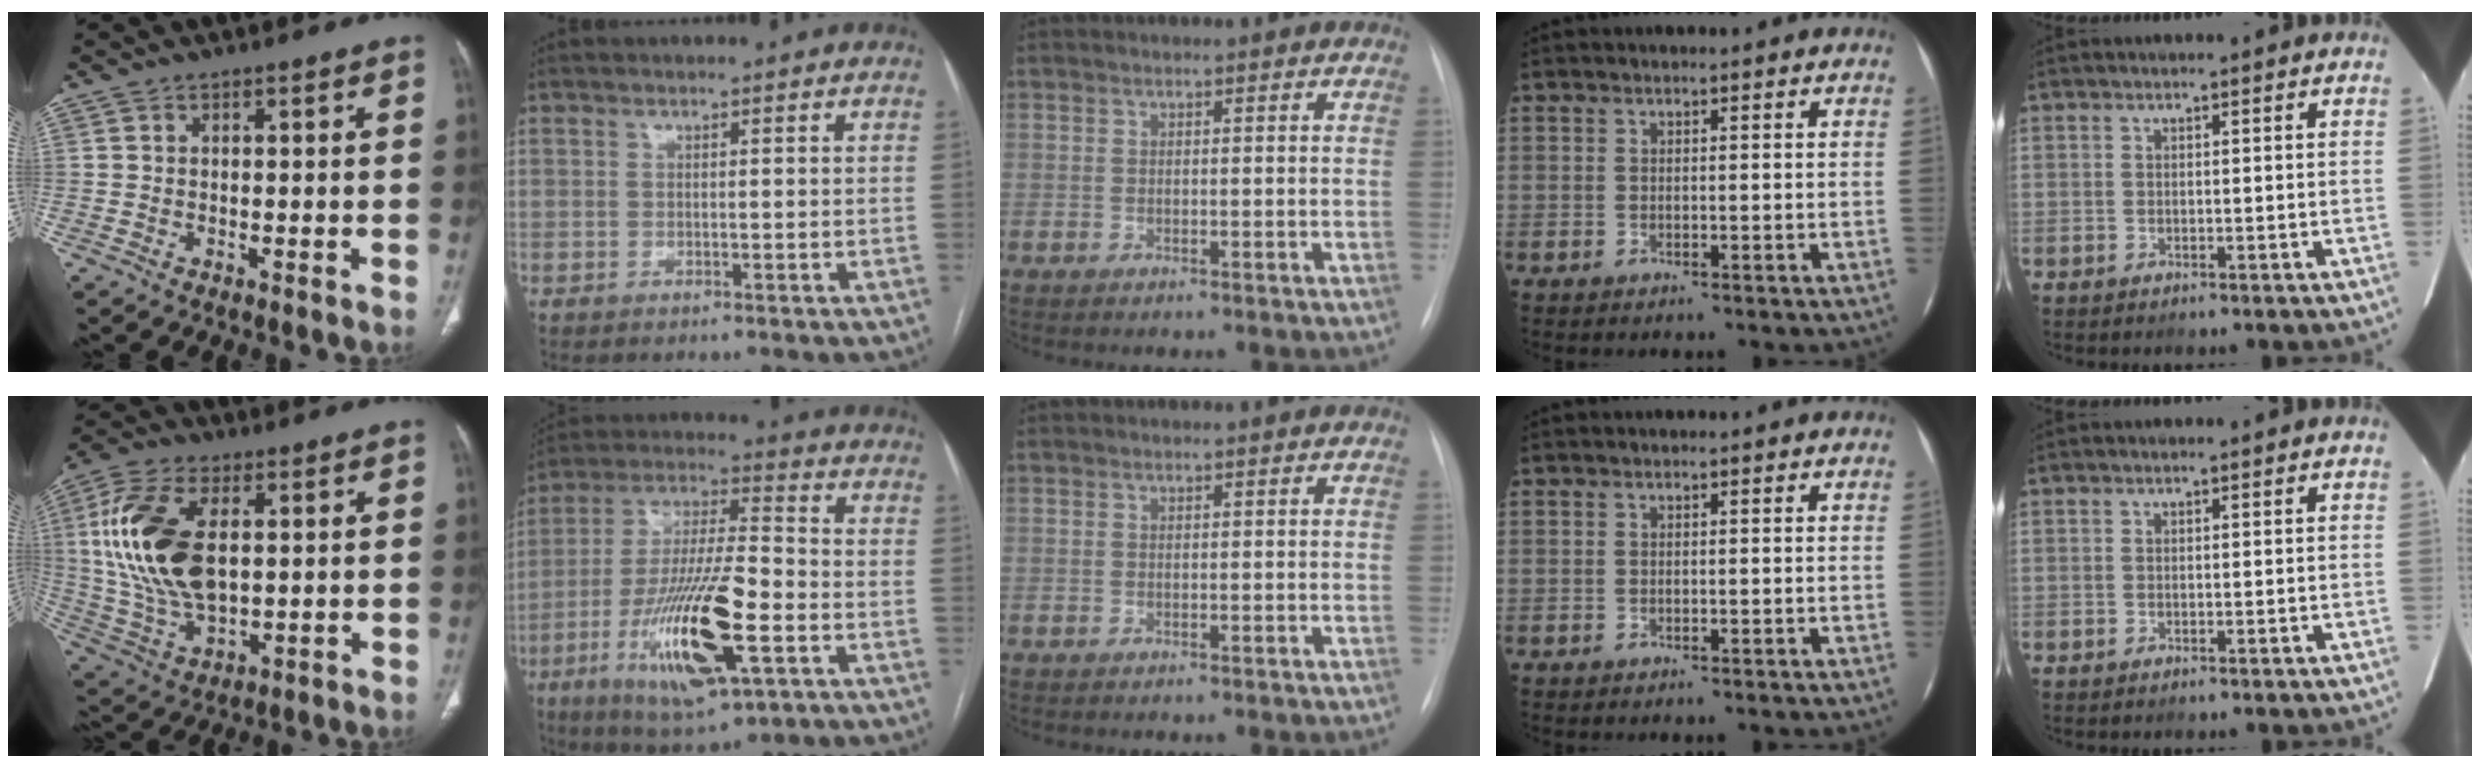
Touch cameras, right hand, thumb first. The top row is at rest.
{"thumb": {"total": 19.2, "force": [3.0, 10.6, 15.7], "torque": [-0.324, -0.006, 0.062]}, "index": {"total": 19.5, "force": [-6.7, 4.1, 17.9], "torque": [-0.365, -0.022, -0.114]}}